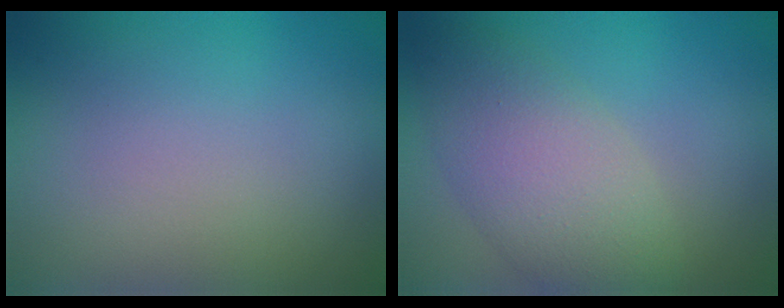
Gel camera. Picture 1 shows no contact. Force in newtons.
{"total": 6.1, "press": 6.1, "slide": 0.1}